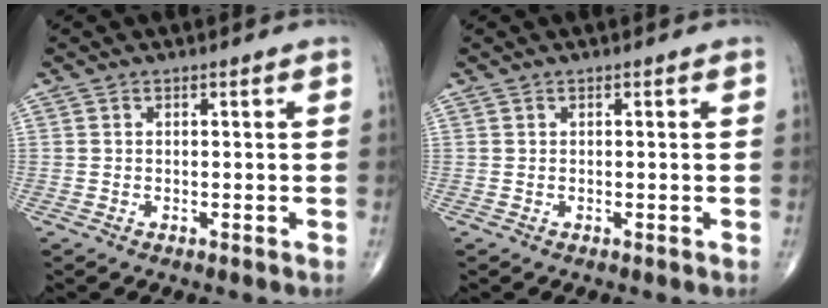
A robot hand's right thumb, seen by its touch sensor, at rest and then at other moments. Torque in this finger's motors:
{"motor_torque": [-0.04, -0.02, 0.00, 0.01, 0.00]}